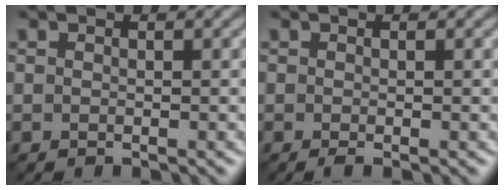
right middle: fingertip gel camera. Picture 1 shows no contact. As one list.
[{"total": 0.6, "force": [-0.3, 0.0, 0.5], "torque": [-0.012, -0.003, -0.005]}]